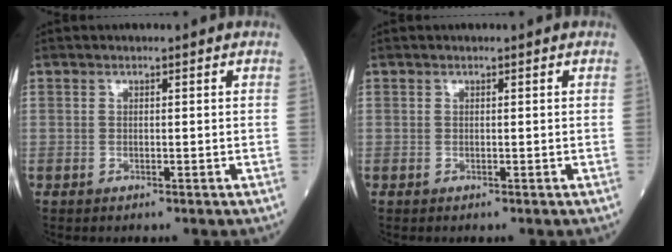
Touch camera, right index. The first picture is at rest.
{"total": 0.0}